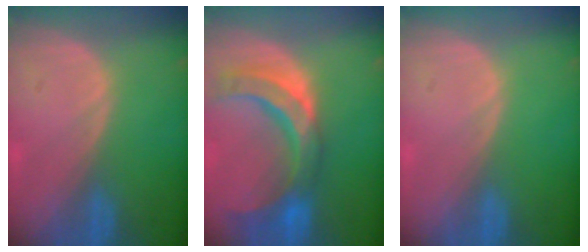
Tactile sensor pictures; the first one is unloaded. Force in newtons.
{"total": 11.1, "press": 9.5, "slide": 5.7}
{"total": 0.0}